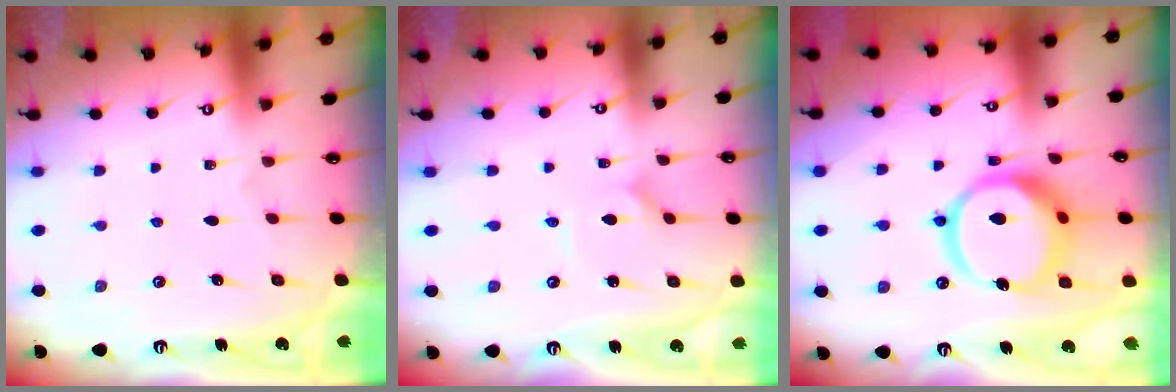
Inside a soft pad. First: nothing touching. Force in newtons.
{"total": 1.9, "press": 1.9, "slide": 0.2}
{"total": 17.2, "press": 17.1, "slide": 2.0}